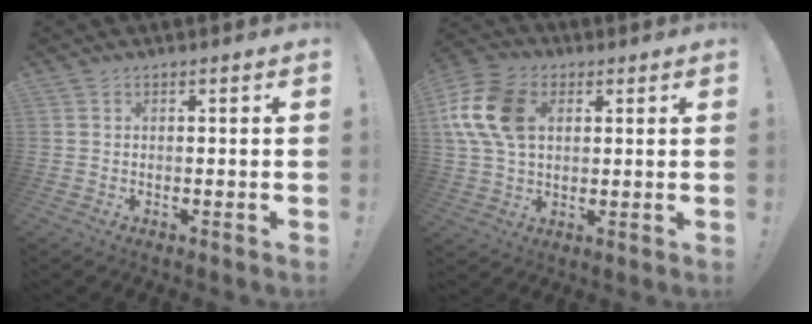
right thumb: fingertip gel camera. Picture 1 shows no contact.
{"total": 16.0, "force": [3.6, 11.3, 10.8], "torque": [-0.201, 0.007, 0.071]}